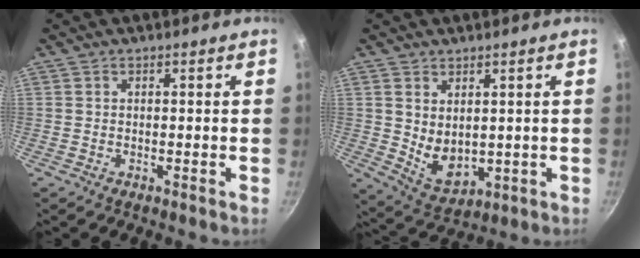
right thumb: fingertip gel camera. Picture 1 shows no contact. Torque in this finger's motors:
{"motor_torque": [-0.43, 0.76, 0.64, 0.56, -0.02]}